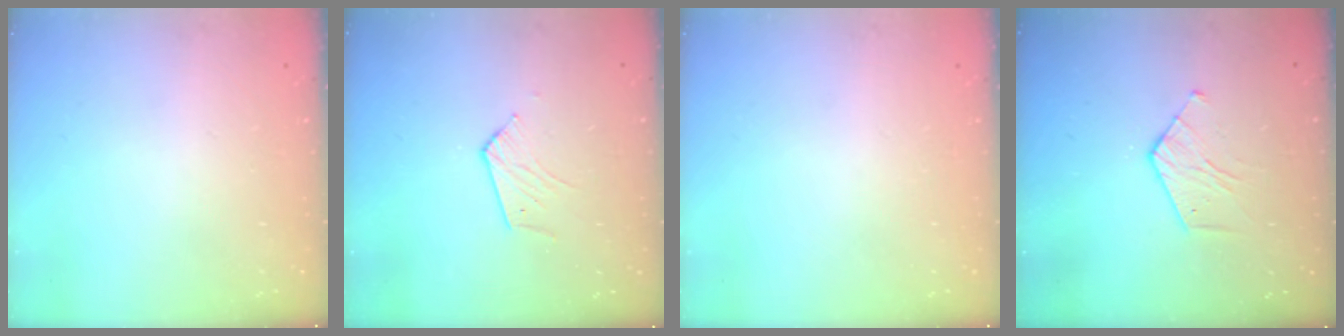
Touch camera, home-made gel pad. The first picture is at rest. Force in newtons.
{"total": 4.0, "press": 4.0, "slide": 0.4}
{"total": 0.0}
{"total": 5.2, "press": 5.2, "slide": 0.5}